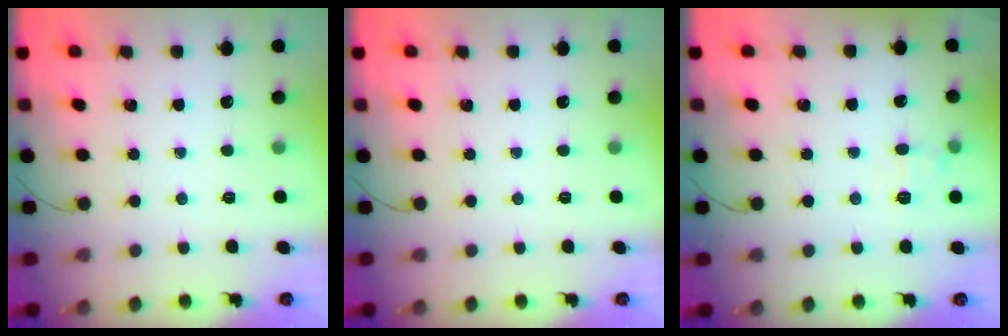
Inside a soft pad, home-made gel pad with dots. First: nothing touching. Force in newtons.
{"total": 0.0}
{"total": 7.7, "press": 7.4, "slide": 2.0}